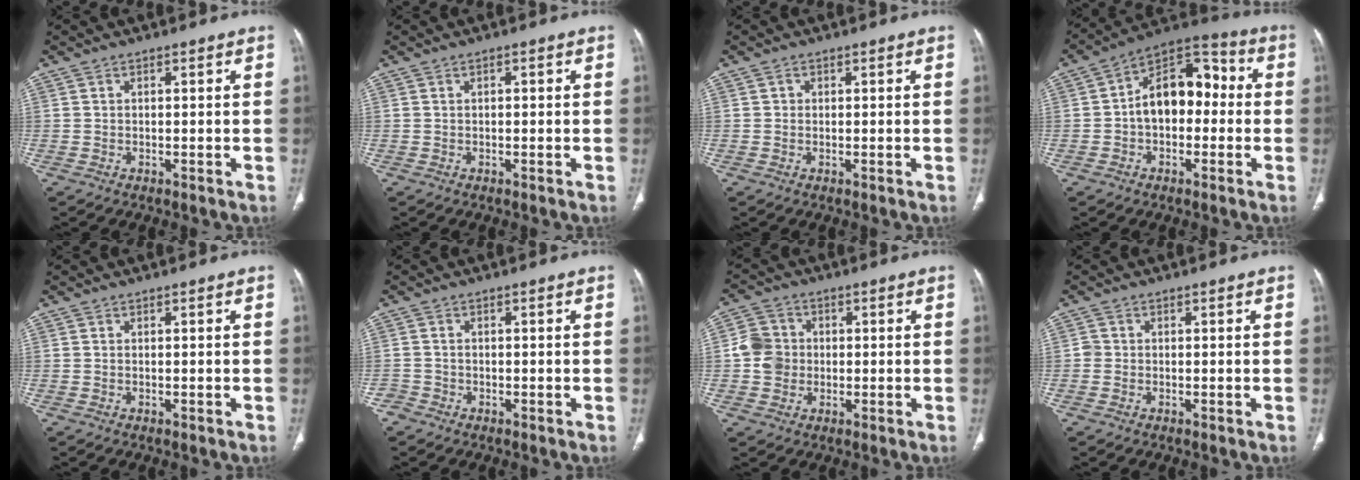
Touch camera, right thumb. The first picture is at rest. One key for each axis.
{"total": 0.6, "fx": 0.2, "fy": 0.3, "fz": 0.5, "tx": -0.006, "ty": 0.002, "tz": 0.000}
{"total": 1.7, "fx": 0.5, "fy": 1.6, "fz": 0.3, "tx": 0.006, "ty": 0.000, "tz": 0.006}
{"total": 13.8, "fx": -0.2, "fy": 9.1, "fz": 10.4, "tx": -0.123, "ty": 0.046, "tz": -0.019}
{"total": 0.0}
{"total": 1.7, "fx": -1.2, "fy": 1.3, "fz": -0.2, "tx": 0.007, "ty": 0.006, "tz": -0.028}
{"total": 6.4, "fx": -0.3, "fy": 5.9, "fz": 2.6, "tx": -0.030, "ty": 0.011, "tz": -0.012}
{"total": 1.1, "fx": -0.3, "fy": 1.1, "fz": 0.3, "tx": 0.003, "ty": 0.005, "tz": -0.008}